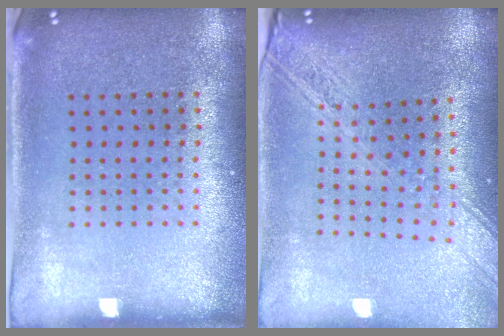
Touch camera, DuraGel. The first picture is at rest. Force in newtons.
{"total": 2.3, "press": 1.9, "slide": 1.3}